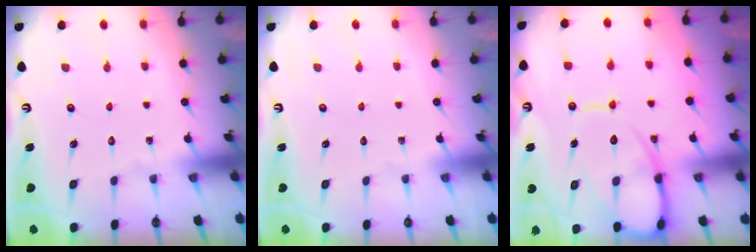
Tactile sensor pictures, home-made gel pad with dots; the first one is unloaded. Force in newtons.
{"total": 0.0}
{"total": 12.9, "press": 12.8, "slide": 1.3}